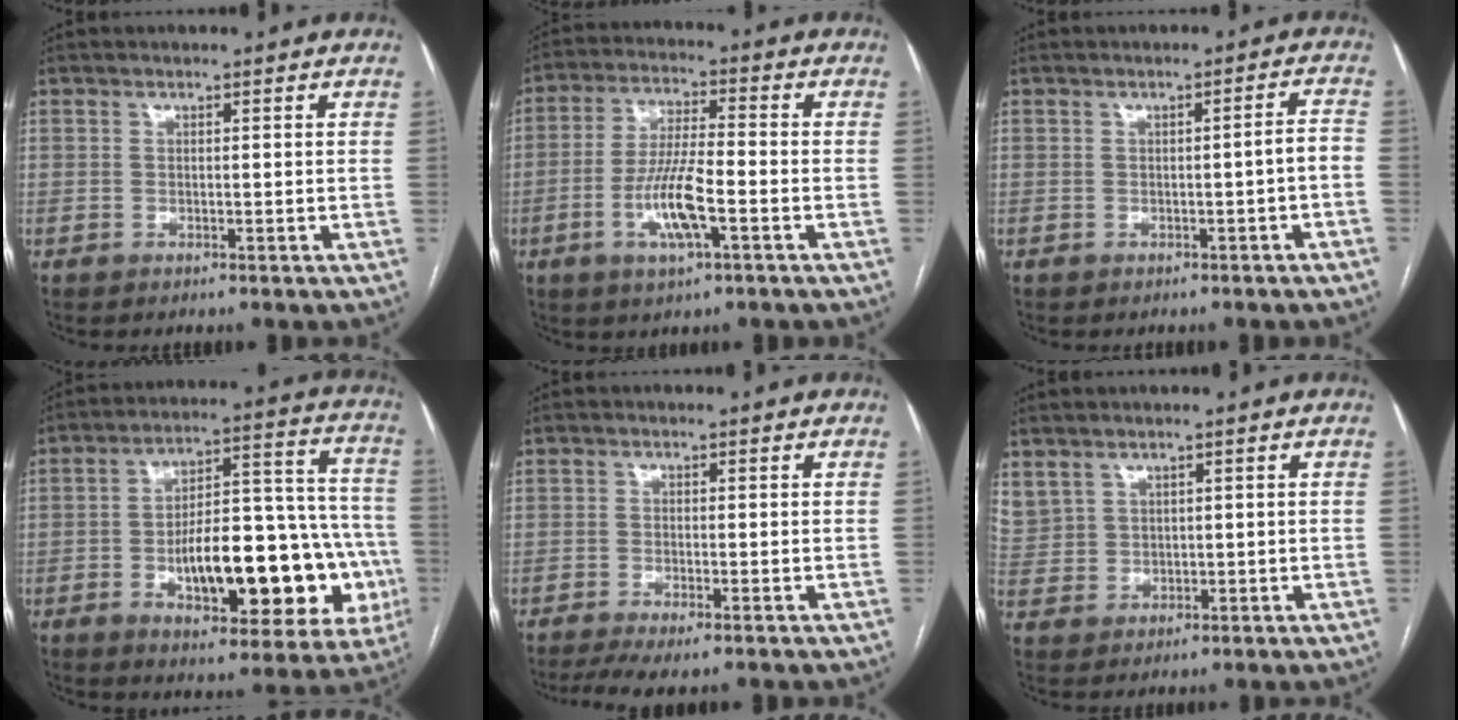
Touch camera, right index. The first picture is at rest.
{"total": 9.4, "force": [-3.2, 1.7, 8.7], "torque": [-0.174, -0.003, -0.059]}
{"total": 2.7, "force": [-0.9, 0.1, 2.6], "torque": [-0.031, 0.009, -0.012]}
{"total": 23.1, "force": [-5.8, 8.6, 20.6], "torque": [-0.225, 0.042, -0.063]}
{"total": 4.6, "force": [-3.1, 0.9, 3.3], "torque": [-0.060, -0.012, -0.052]}
{"total": 6.3, "force": [3.7, 4.8, 1.9], "torque": [-0.059, 0.016, 0.093]}